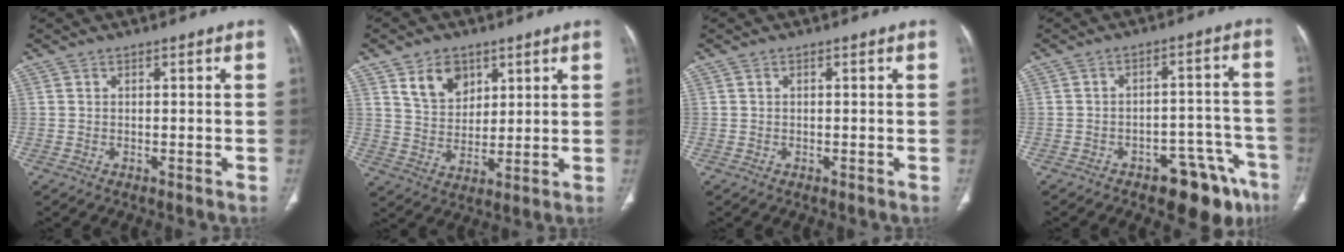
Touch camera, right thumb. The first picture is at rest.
{"total": 8.5, "force": [4.5, 5.9, 4.2], "torque": [-0.046, -0.029, 0.088]}
{"total": 0.0}
{"total": 12.5, "force": [-8.2, 5.7, 7.6], "torque": [-0.057, 0.067, -0.107]}